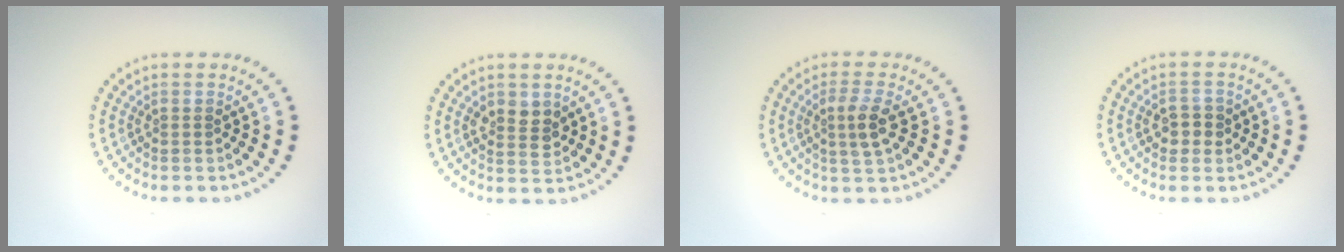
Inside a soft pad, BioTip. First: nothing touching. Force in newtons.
{"total": 2.2, "press": 2.2, "slide": 0.4}
{"total": 2.6, "press": 2.4, "slide": 1.0}
{"total": 1.9, "press": 1.8, "slide": 0.4}